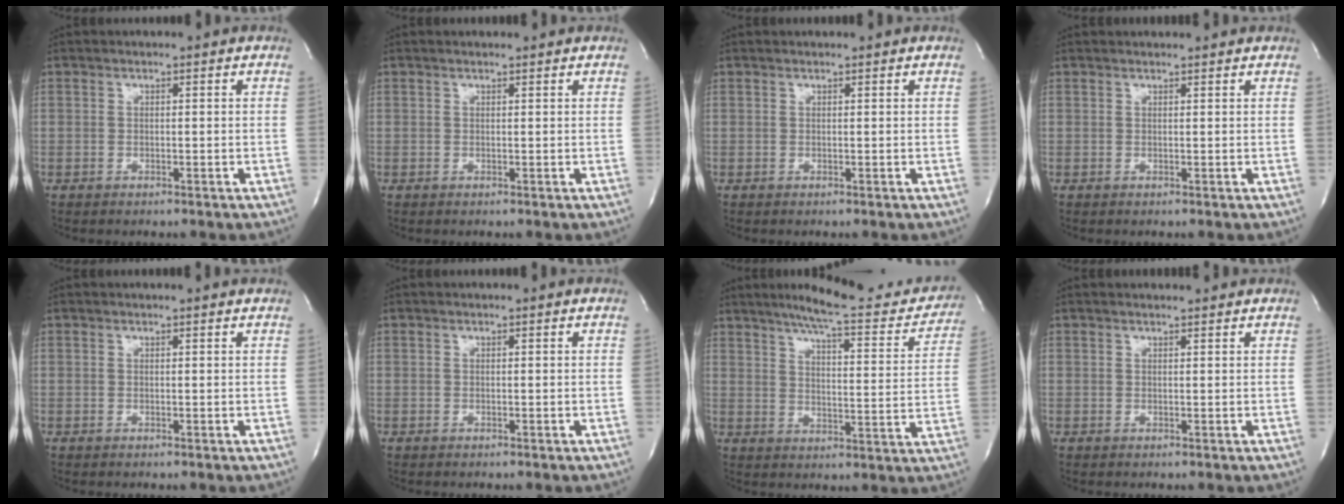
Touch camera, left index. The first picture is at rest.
{"total": 1.1, "force": [1.0, 0.0, 0.2], "torque": [-0.008, 0.008, 0.016]}
{"total": 0.8, "force": [0.8, 0.0, 0.1], "torque": [-0.004, 0.010, 0.015]}
{"total": 3.3, "force": [3.3, 0.1, 0.6], "torque": [-0.010, 0.023, 0.039]}
{"total": 1.4, "force": [1.4, -0.3, 0.3], "torque": [-0.013, 0.001, 0.015]}
{"total": 0.0}
{"total": 18.0, "force": [16.1, 2.6, 7.7], "torque": [-0.094, -0.027, 0.201]}
{"total": 2.8, "force": [2.7, 0.2, 0.6], "torque": [-0.013, 0.013, 0.034]}